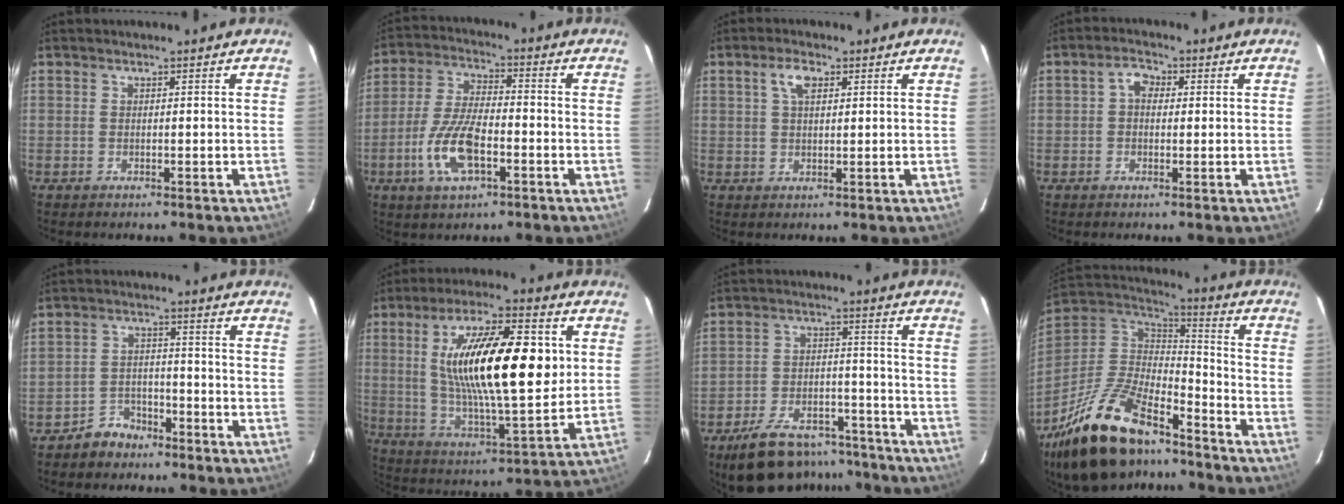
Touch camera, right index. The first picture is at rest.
{"total": 11.3, "force": [-4.4, 4.4, 9.4], "torque": [-0.202, -0.003, -0.082]}
{"total": 3.7, "force": [1.6, 1.8, 2.8], "torque": [-0.053, 0.009, 0.029]}
{"total": 3.1, "force": [0.4, 2.4, 1.9], "torque": [-0.035, 0.014, 0.004]}
{"total": 5.1, "force": [-3.9, 3.2, 0.2], "torque": [-0.016, 0.019, -0.067]}
{"total": 22.6, "force": [4.2, 6.5, 21.2], "torque": [-0.372, 0.007, 0.079]}
{"total": 17.3, "force": [-14.0, 7.6, 6.8], "torque": [-0.144, 0.025, -0.191]}
{"total": 26.0, "force": [-18.6, 10.3, 15.0], "torque": [-0.313, -0.016, -0.316]}